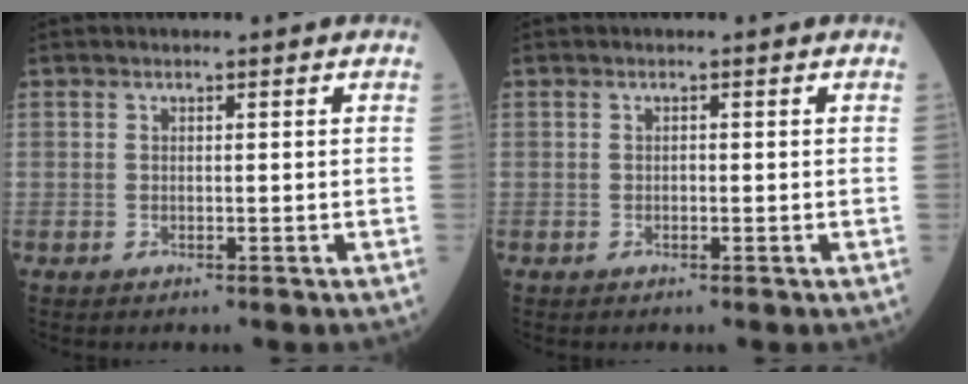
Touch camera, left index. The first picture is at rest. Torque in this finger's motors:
{"motor_torque": [-0.05, 0.30, -0.03, -0.01]}